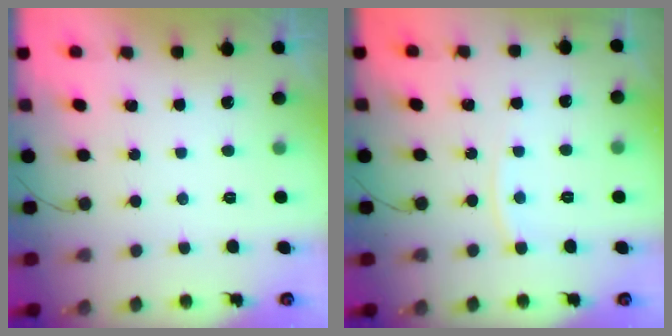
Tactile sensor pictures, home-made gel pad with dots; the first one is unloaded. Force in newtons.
{"total": 6.0, "press": 6.0, "slide": 0.6}